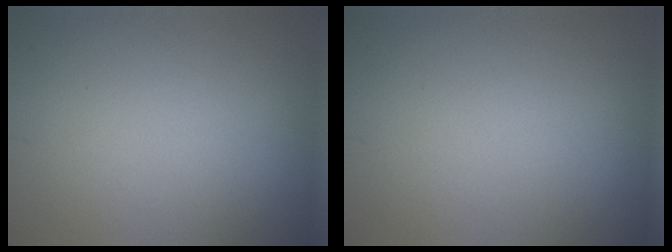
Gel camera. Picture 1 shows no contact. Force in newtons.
{"total": 0.0}